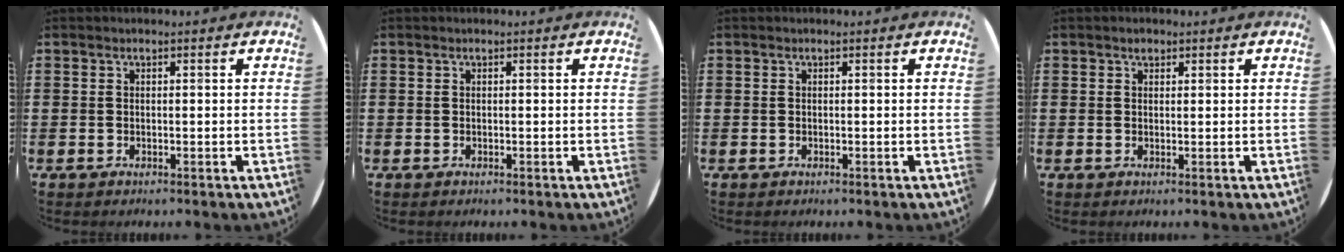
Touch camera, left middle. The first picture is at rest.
{"total": 0.0}
{"total": 0.0}
{"total": 0.9, "force": [0.6, 0.5, 0.2], "torque": [0.002, -0.001, 0.011]}